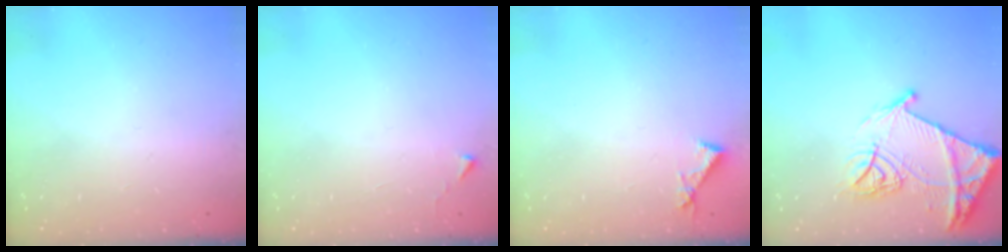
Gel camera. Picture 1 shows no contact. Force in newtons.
{"total": 2.7, "press": 2.6, "slide": 0.4}
{"total": 4.2, "press": 4.2, "slide": 0.4}
{"total": 15.9, "press": 15.8, "slide": 1.6}